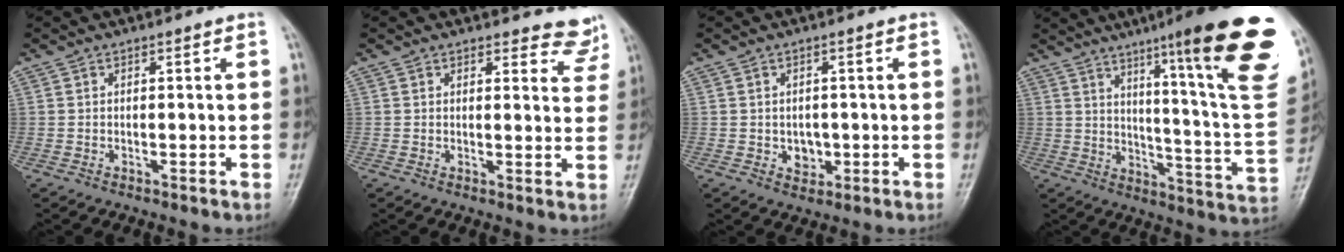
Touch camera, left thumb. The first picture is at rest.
{"total": 5.5, "force": [5.1, 1.9, 0.3], "torque": [0.032, -0.038, 0.039]}
{"total": 3.0, "force": [-0.4, 2.5, 1.6], "torque": [-0.008, 0.002, 0.000]}
{"total": 26.3, "force": [14.5, 2.7, 21.8], "torque": [-0.268, -0.062, 0.204]}